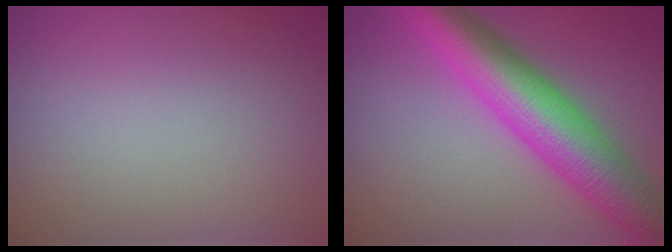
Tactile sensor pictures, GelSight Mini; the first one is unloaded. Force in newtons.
{"total": 10.0, "press": 10.0, "slide": 0.1}